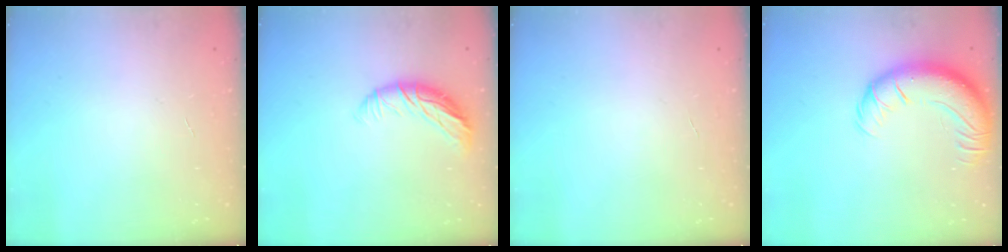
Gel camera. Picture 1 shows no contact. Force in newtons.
{"total": 10.0, "press": 10.0, "slide": 1.0}
{"total": 0.0}
{"total": 13.9, "press": 13.5, "slide": 3.3}